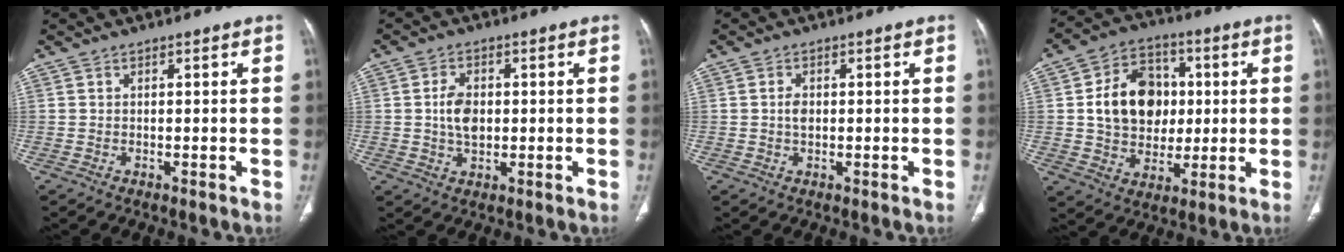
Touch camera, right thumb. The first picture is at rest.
{"total": 5.5, "force": [0.3, 3.6, 4.2], "torque": [-0.072, 0.001, 0.006]}
{"total": 2.0, "force": [0.2, 1.3, 1.5], "torque": [-0.027, 0.000, 0.003]}
{"total": 15.6, "force": [1.7, 12.3, 9.4], "torque": [-0.116, 0.010, 0.033]}